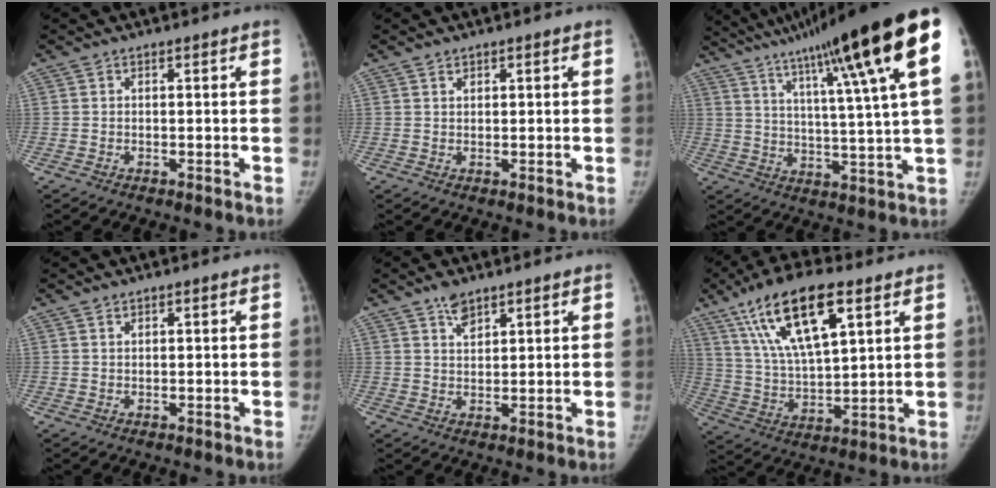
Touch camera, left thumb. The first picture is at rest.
{"total": 1.0, "force": [0.7, 0.6, 0.1], "torque": [0.009, -0.004, 0.009]}
{"total": 23.8, "force": [13.4, 0.8, 19.7], "torque": [-0.297, -0.037, 0.193]}
{"total": 0.8, "force": [0.6, 0.5, 0.1], "torque": [0.007, -0.003, 0.007]}
{"total": 3.4, "force": [2.6, 1.7, 1.4], "torque": [-0.014, -0.014, 0.049]}
{"total": 18.4, "force": [9.3, 6.9, 14.3], "torque": [-0.243, -0.022, 0.173]}